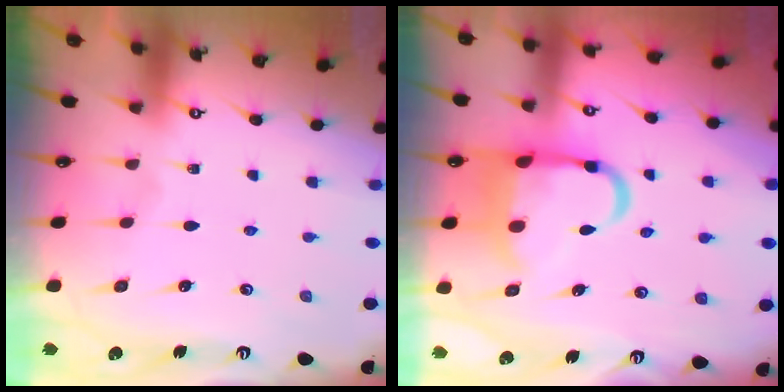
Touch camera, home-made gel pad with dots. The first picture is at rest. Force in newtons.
{"total": 11.7, "press": 11.6, "slide": 1.6}